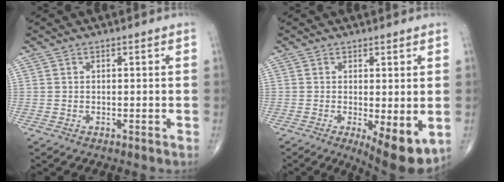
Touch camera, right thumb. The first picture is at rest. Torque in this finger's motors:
{"motor_torque": [-0.01, 0.85, 0.27, 0.11, 0.02]}